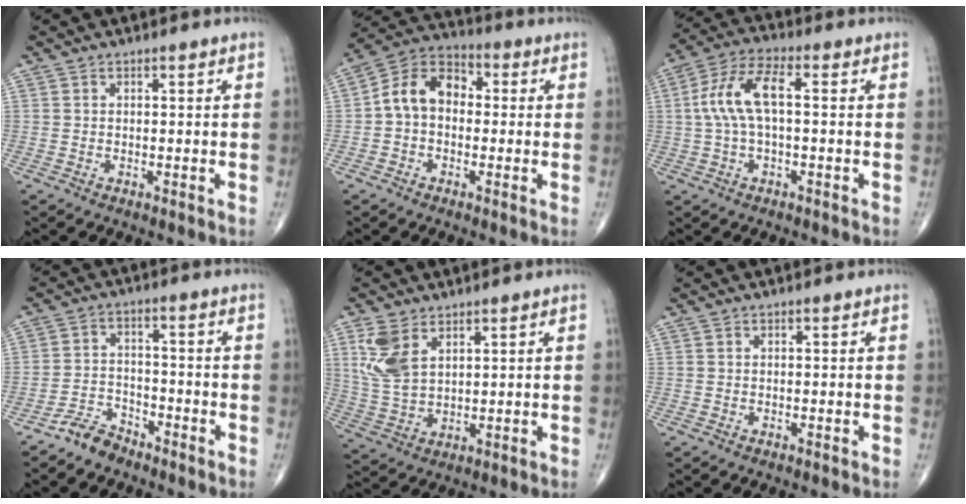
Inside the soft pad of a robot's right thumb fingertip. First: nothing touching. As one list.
[{"total": 10.2, "force": [0.0, 7.4, 7.0], "torque": [-0.101, 0.036, -0.017]}, {"total": 9.9, "force": [0.7, 4.1, 9.0], "torque": [-0.199, 0.035, 0.010]}, {"total": 4.9, "force": [-4.2, 2.3, 1.1], "torque": [-0.013, 0.028, -0.083]}, {"total": 8.1, "force": [3.8, 4.4, 5.6], "torque": [-0.120, -0.010, 0.087]}, {"total": 0.0}]